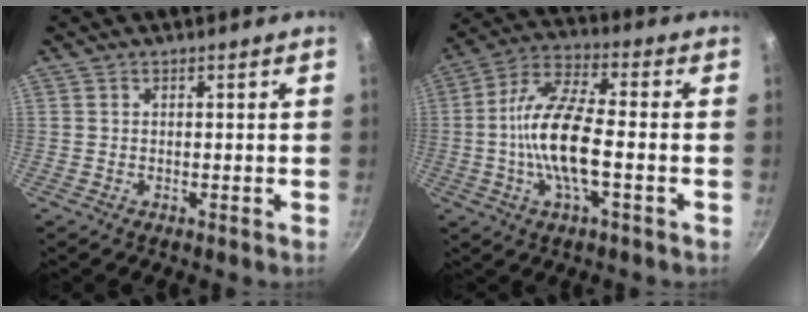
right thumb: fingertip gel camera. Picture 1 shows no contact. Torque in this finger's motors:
{"motor_torque": [2.29, 2.72, 1.61, 0.12, 0.22]}